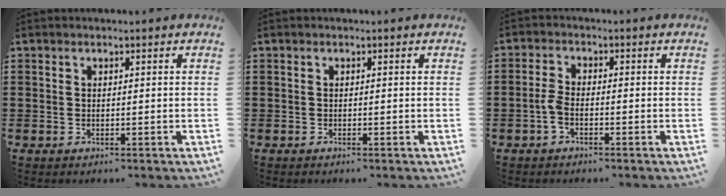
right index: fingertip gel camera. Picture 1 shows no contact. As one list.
[{"total": 0.0}, {"total": 2.8, "force": [-1.3, 1.0, 2.3], "torque": [-0.063, -0.004, -0.030]}]